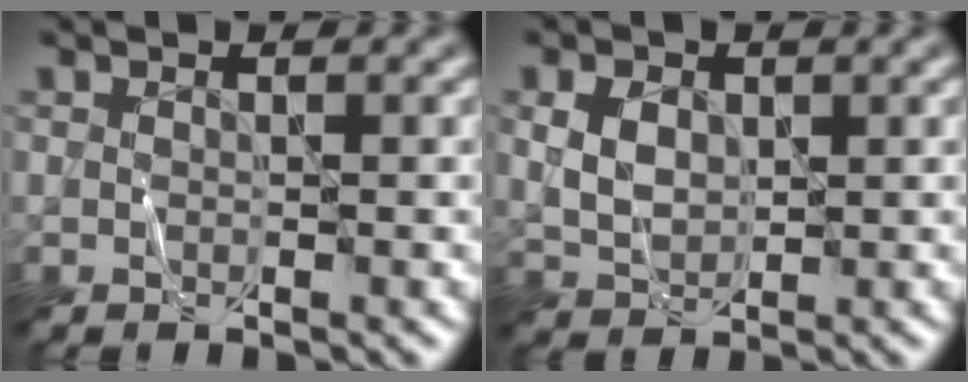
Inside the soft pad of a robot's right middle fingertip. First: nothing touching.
{"total": 2.9, "force": [0.7, 2.2, 1.9], "torque": [-0.042, 0.000, 0.015]}